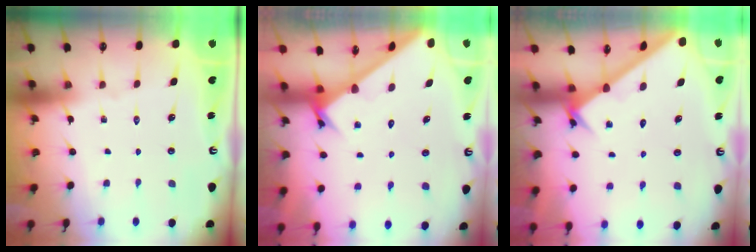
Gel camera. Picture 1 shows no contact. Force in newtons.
{"total": 2.8, "press": 2.8, "slide": 0.3}
{"total": 2.2, "press": 2.2, "slide": 0.2}